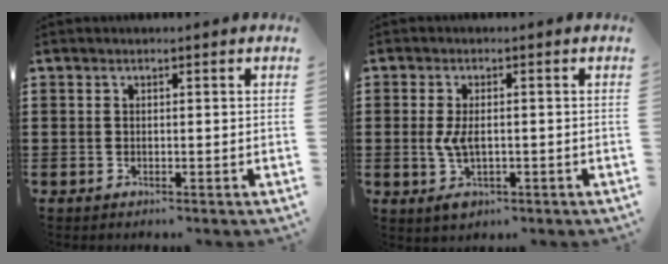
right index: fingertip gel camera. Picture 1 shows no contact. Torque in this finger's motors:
{"motor_torque": [0.40, 0.40, 0.48, 0.08]}